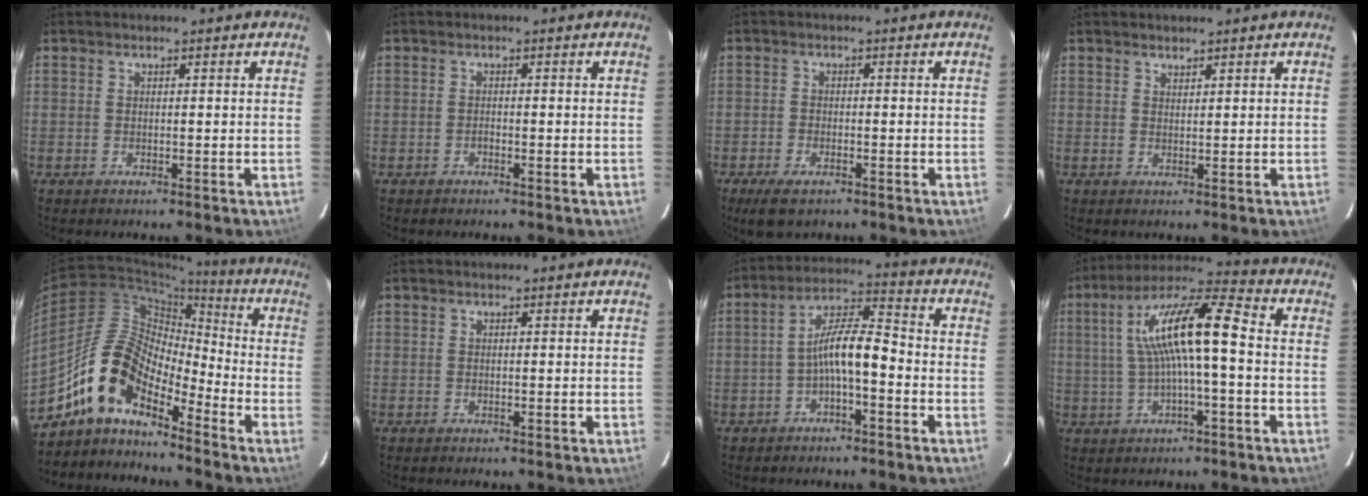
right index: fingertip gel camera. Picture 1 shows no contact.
{"total": 0.6, "force": [-0.4, 0.3, 0.2], "torque": [-0.002, 0.002, -0.009]}
{"total": 5.0, "force": [-3.4, 2.2, 2.9], "torque": [-0.076, -0.014, -0.061]}
{"total": 1.0, "force": [1.0, 0.3, 0.2], "torque": [-0.004, 0.000, 0.018]}
{"total": 12.9, "force": [-9.7, 4.7, 7.0], "torque": [-0.123, 0.017, -0.199]}
{"total": 0.0}
{"total": 7.4, "force": [-2.8, 1.9, 6.6], "torque": [-0.134, 0.021, -0.049]}
{"total": 13.5, "force": [0.6, 2.2, 13.3], "torque": [-0.245, 0.027, 0.011]}